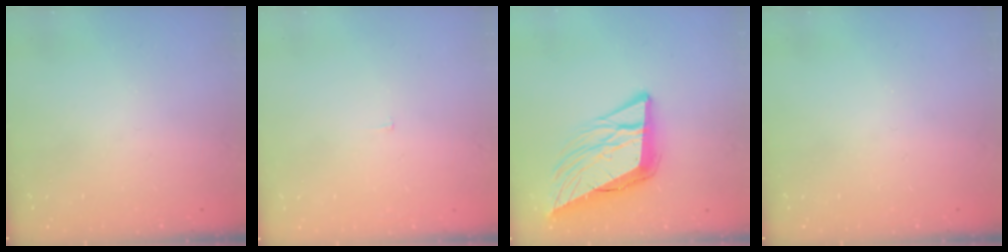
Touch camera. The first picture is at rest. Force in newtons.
{"total": 1.9, "press": 1.9, "slide": 0.1}
{"total": 15.9, "press": 15.6, "slide": 3.0}
{"total": 0.0}